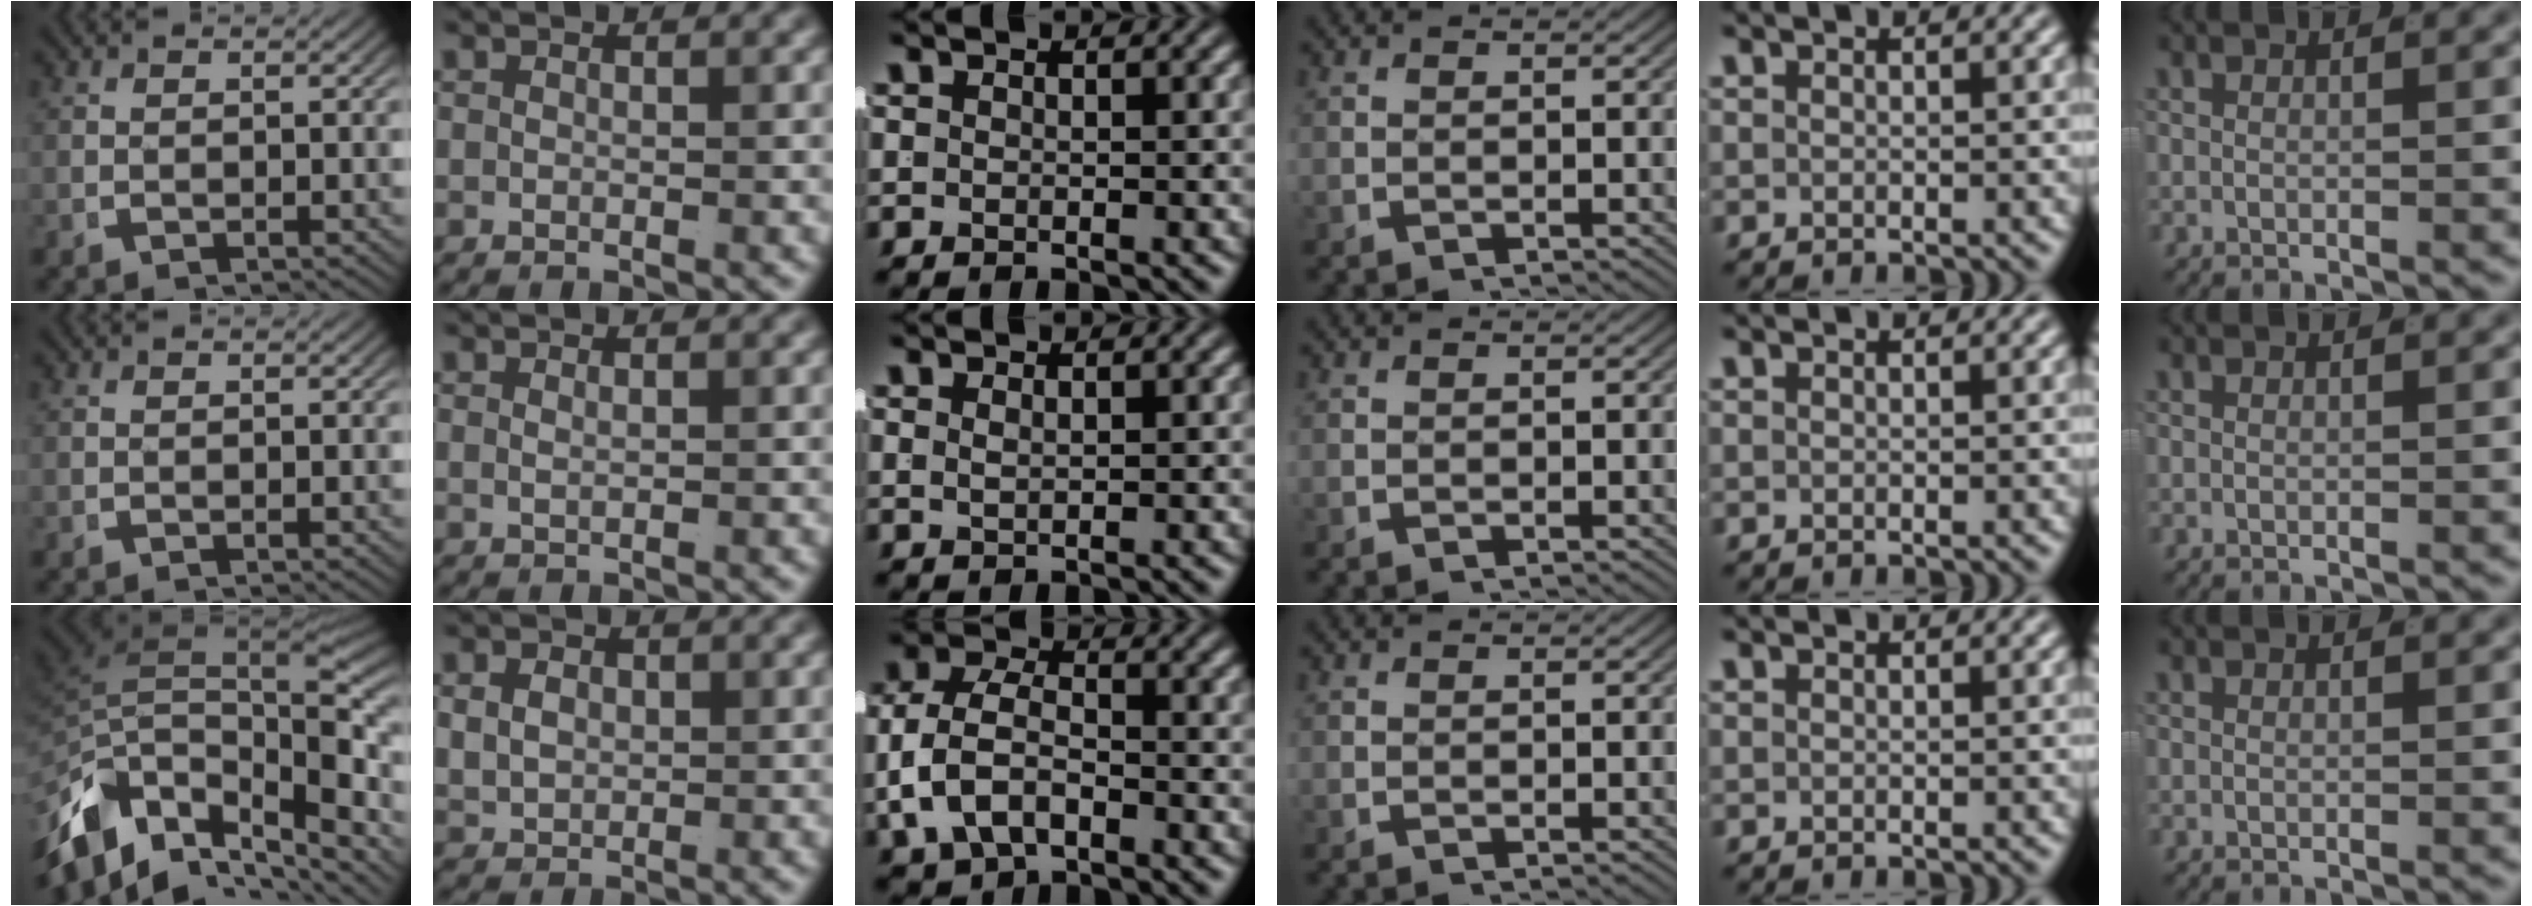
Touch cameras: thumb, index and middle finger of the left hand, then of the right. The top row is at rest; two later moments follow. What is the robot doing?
{"motion": "lift_and_place", "object": "jacket"}